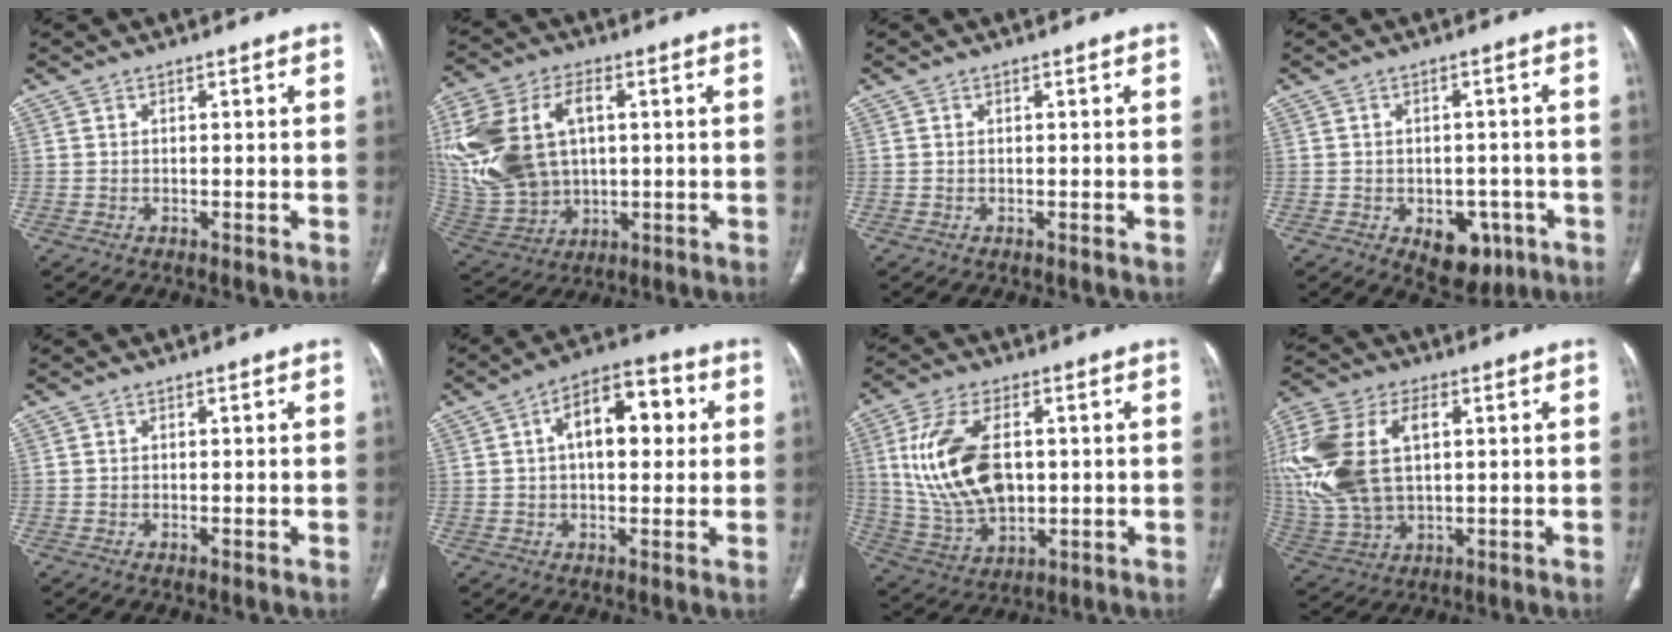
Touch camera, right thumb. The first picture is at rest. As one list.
[{"total": 23.8, "force": [3.8, 16.0, 17.2], "torque": [-0.393, 0.008, 0.091]}, {"total": 0.0}, {"total": 8.8, "force": [-3.6, 5.7, 5.6], "torque": [-0.041, 0.016, -0.034]}, {"total": 0.6, "force": [-0.1, 0.2, 0.5], "torque": [-0.013, -0.004, -0.002]}, {"total": 12.8, "force": [2.8, 6.8, 10.4], "torque": [-0.135, 0.025, 0.037]}, {"total": 17.1, "force": [2.2, 10.0, 13.7], "torque": [-0.262, -0.005, 0.054]}, {"total": 22.4, "force": [3.8, 13.5, 17.5], "torque": [-0.412, 0.002, 0.076]}]